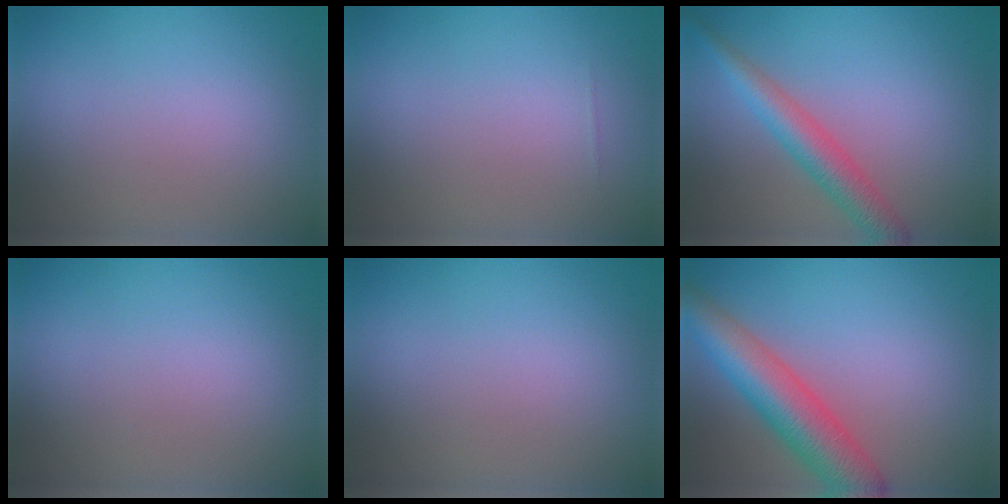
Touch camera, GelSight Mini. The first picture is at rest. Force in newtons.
{"total": 0.0}
{"total": 3.9, "press": 3.9, "slide": 0.1}
{"total": 0.0}
{"total": 0.0}
{"total": 7.1, "press": 7.1, "slide": 0.3}